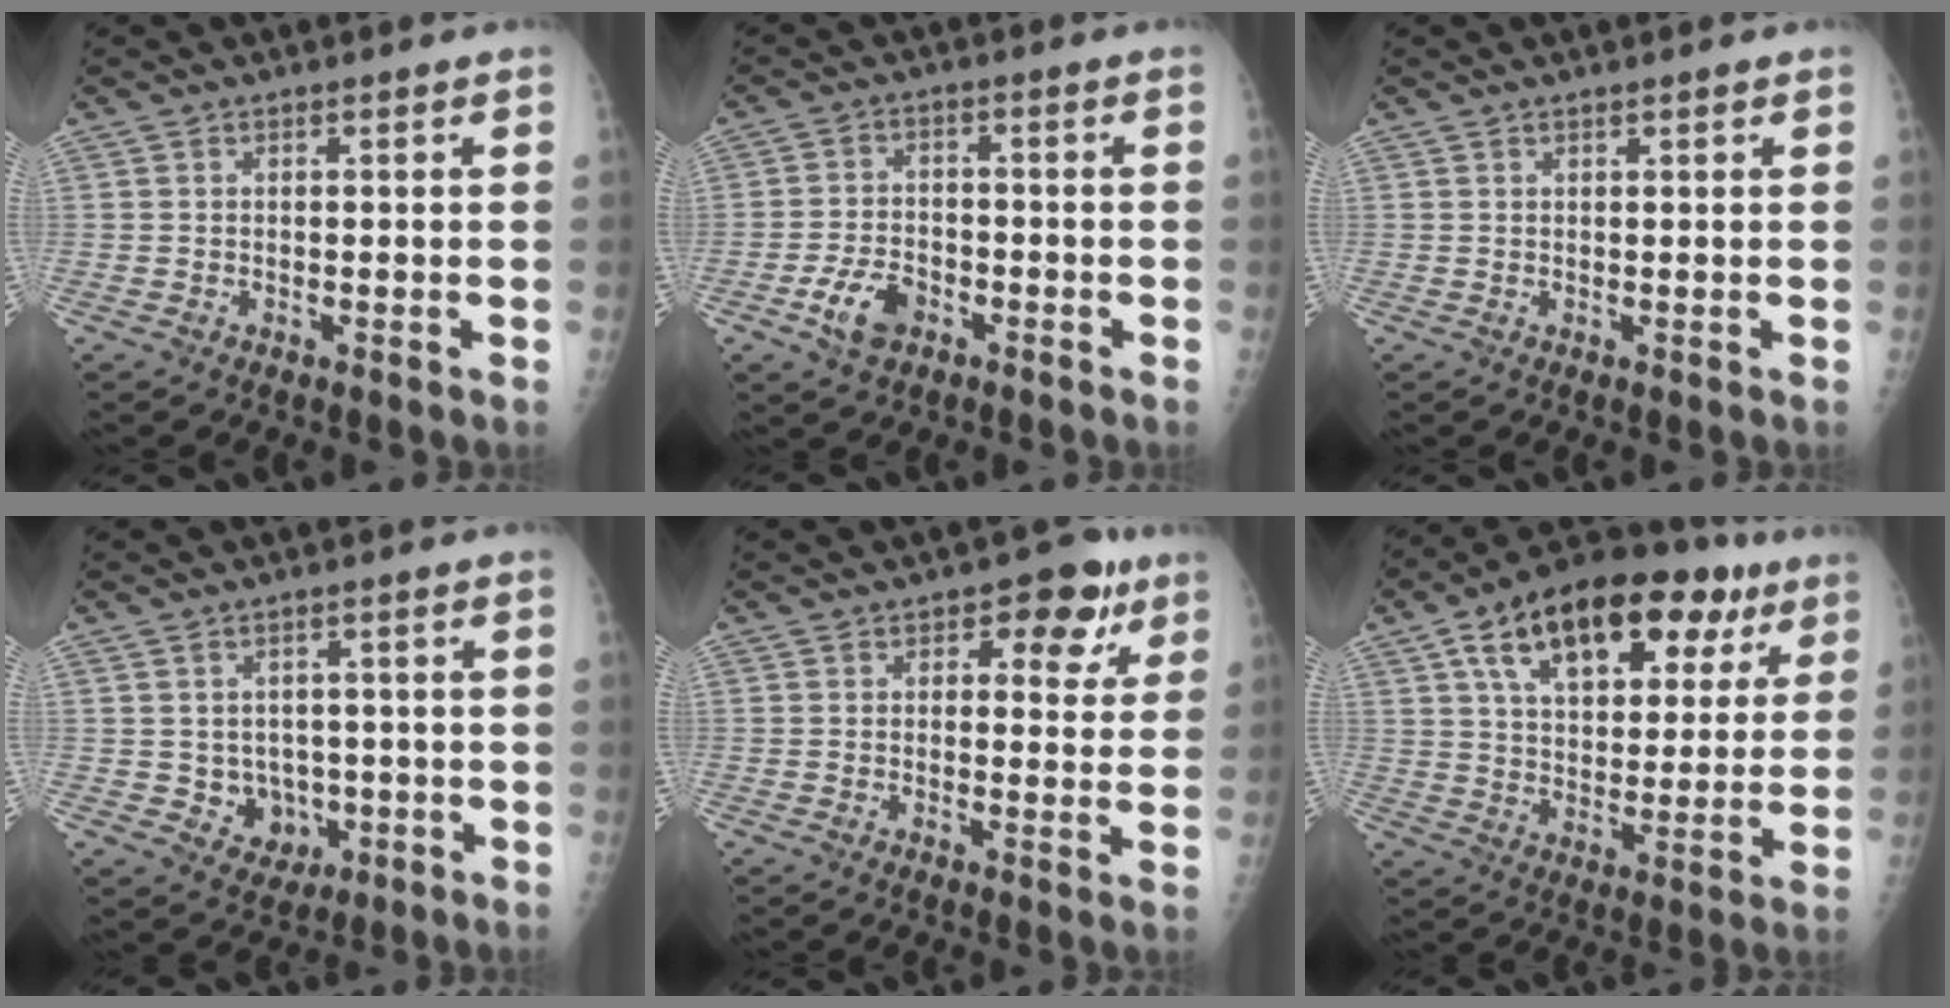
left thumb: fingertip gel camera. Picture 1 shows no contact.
{"total": 6.5, "force": [-3.3, 4.1, 3.9], "torque": [-0.068, 0.018, -0.058]}
{"total": 0.8, "force": [0.6, 0.2, 0.5], "torque": [-0.007, -0.001, 0.009]}
{"total": 5.8, "force": [-0.8, 5.1, 2.7], "torque": [-0.009, 0.004, 0.002]}
{"total": 8.1, "force": [4.0, 4.7, 5.2], "torque": [-0.021, -0.010, 0.044]}
{"total": 25.3, "force": [12.1, 13.5, 17.7], "torque": [-0.240, 0.010, 0.189]}